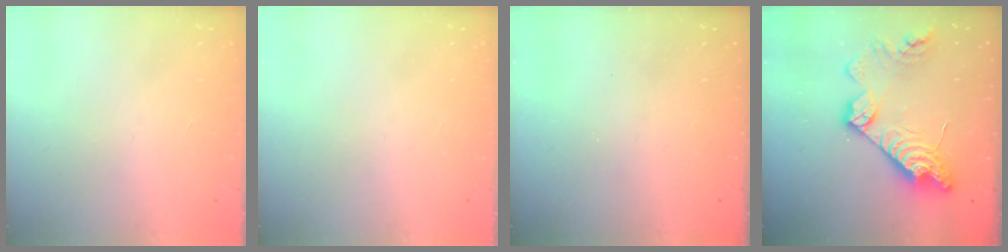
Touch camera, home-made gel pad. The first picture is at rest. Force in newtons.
{"total": 0.0}
{"total": 0.0}
{"total": 16.1, "press": 16.1, "slide": 0.9}